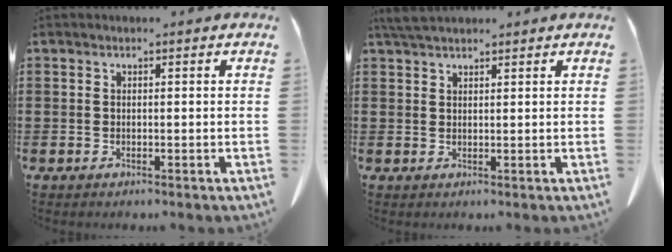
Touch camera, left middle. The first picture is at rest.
{"total": 3.0, "force": [2.6, 0.6, 1.4], "torque": [-0.035, 0.000, 0.050]}